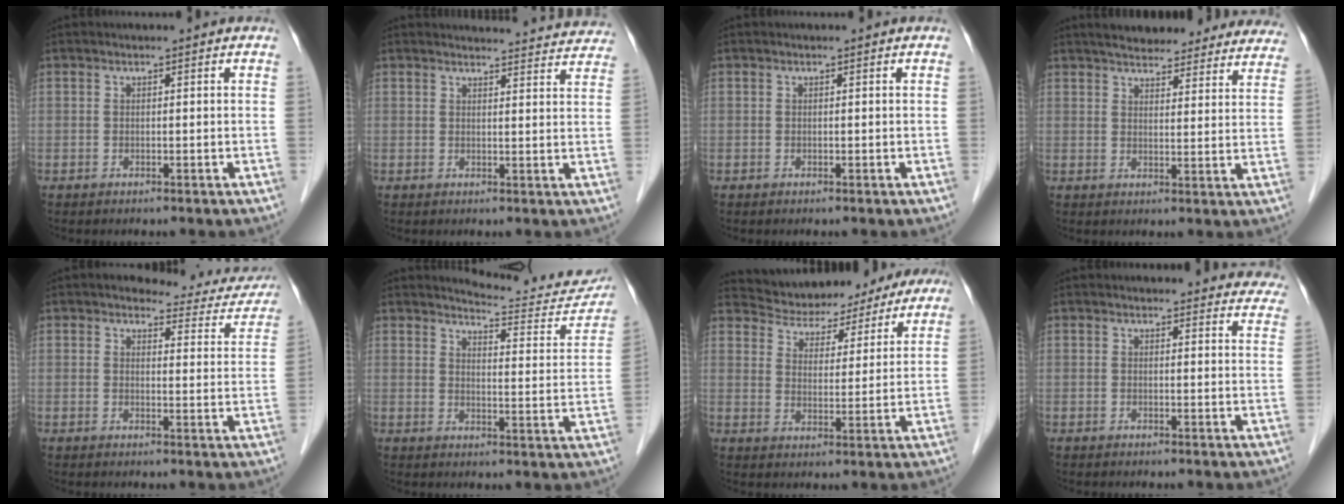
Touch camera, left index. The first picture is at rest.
{"total": 15.4, "force": [15.1, 1.8, 2.3], "torque": [-0.001, -0.026, 0.153]}
{"total": 0.0}
{"total": 23.4, "force": [21.0, 5.5, 8.7], "torque": [-0.115, 0.004, 0.250]}
{"total": 9.2, "force": [8.6, 2.9, 1.4], "torque": [0.003, -0.018, 0.081]}
{"total": 12.8, "force": [12.6, 1.8, 1.7], "torque": [-0.005, -0.048, 0.142]}
{"total": 14.3, "force": [12.8, 5.8, 2.9], "torque": [-0.032, 0.022, 0.170]}
{"total": 14.9, "force": [14.3, 3.2, 2.8], "torque": [0.001, -0.027, 0.135]}